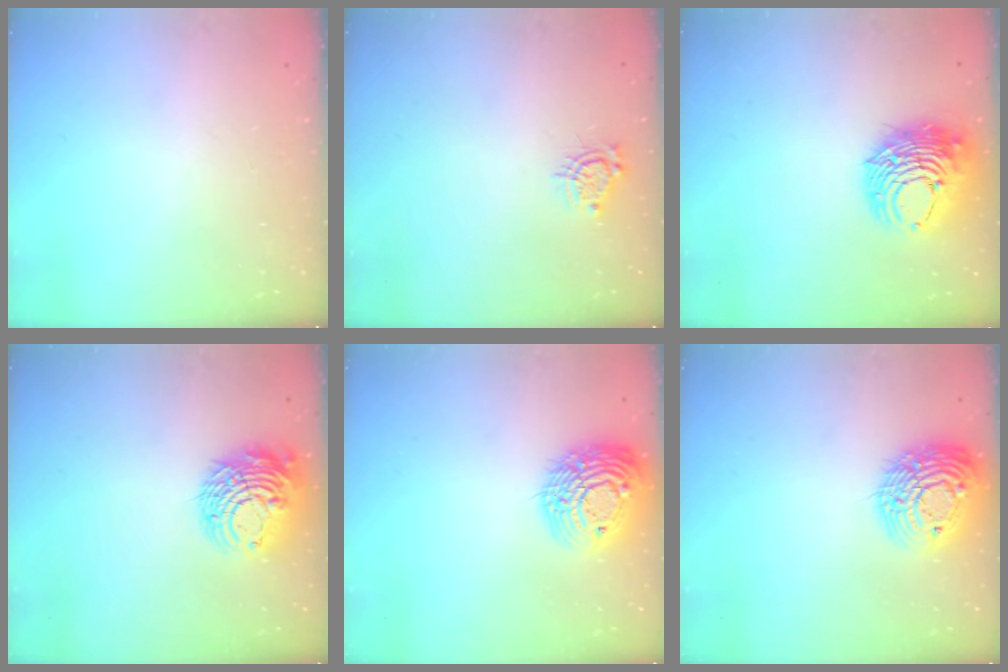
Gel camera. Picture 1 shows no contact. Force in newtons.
{"total": 7.0, "press": 6.9, "slide": 0.5}
{"total": 11.8, "press": 11.7, "slide": 1.6}
{"total": 10.7, "press": 10.6, "slide": 1.2}
{"total": 17.2, "press": 17.2, "slide": 1.5}
{"total": 17.2, "press": 17.2, "slide": 1.5}